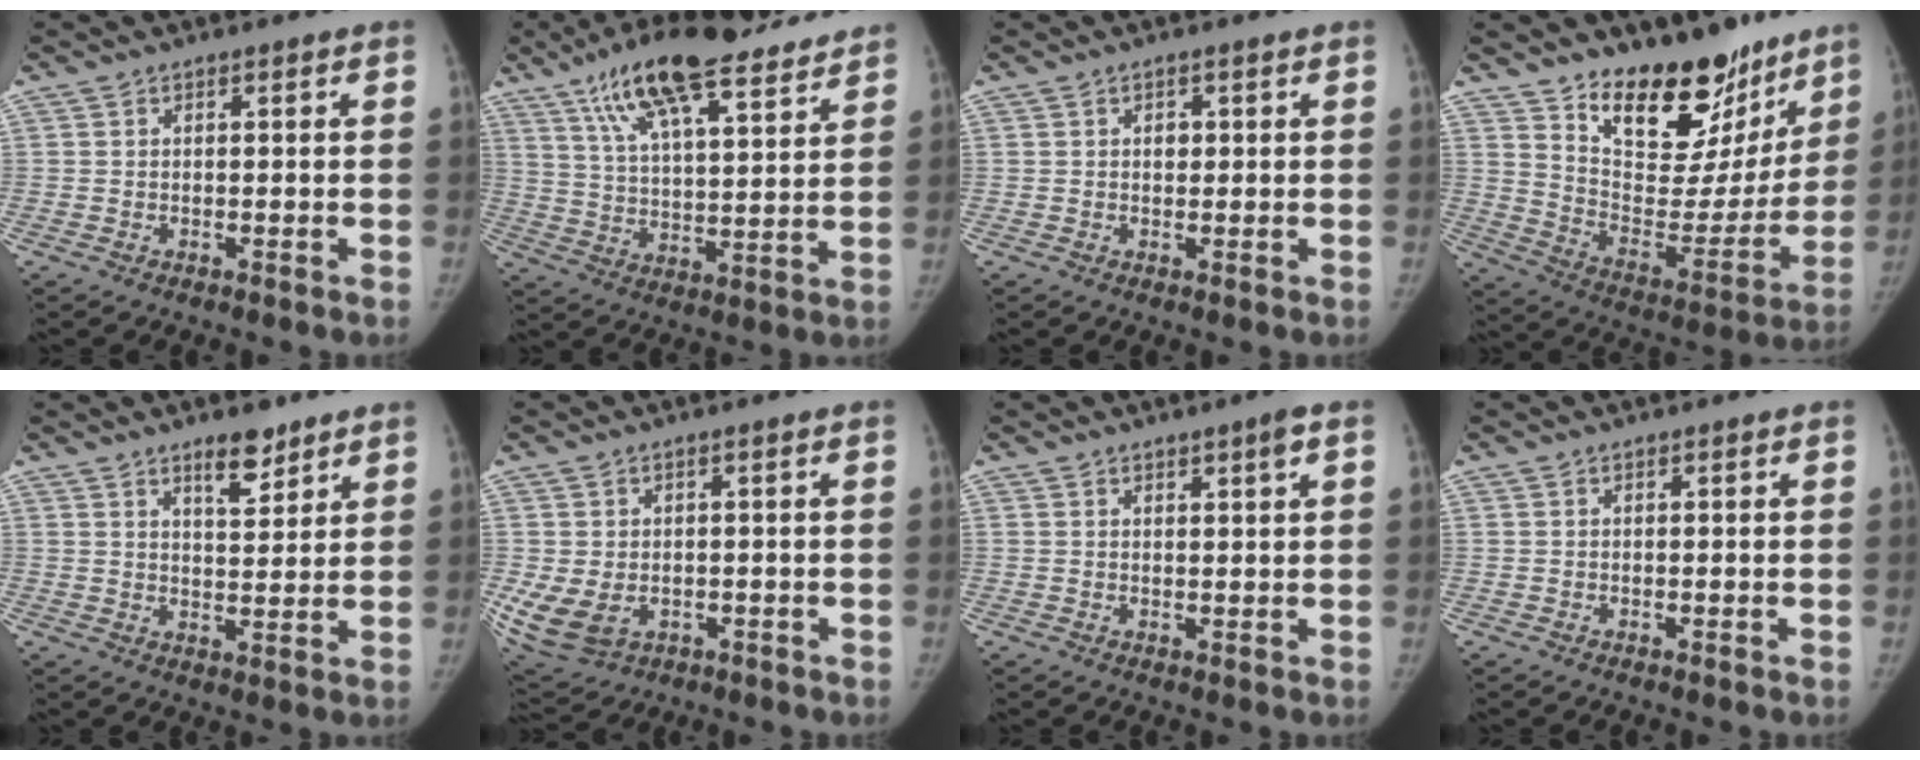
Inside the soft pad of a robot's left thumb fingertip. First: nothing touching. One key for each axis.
{"total": 20.6, "fx": 14.6, "fy": 5.7, "fz": 13.4, "tx": -0.205, "ty": -0.041, "tz": 0.244}
{"total": 1.5, "fx": 0.4, "fy": 1.1, "fz": 1.0, "tx": -0.008, "ty": 0.001, "tz": 0.005}
{"total": 23.5, "fx": 16.9, "fy": 11.8, "fz": 11.3, "tx": -0.113, "ty": -0.105, "tz": 0.268}
{"total": 6.1, "fx": 4.4, "fy": 2.4, "fz": 3.5, "tx": -0.034, "ty": -0.033, "tz": 0.070}
{"total": 9.7, "fx": -2.0, "fy": 7.1, "fz": 6.3, "tx": -0.139, "ty": -0.006, "tz": -0.016}
{"total": 2.4, "fx": 1.4, "fy": 0.4, "fz": 1.9, "tx": -0.028, "ty": -0.009, "tz": 0.022}
{"total": 0.0}